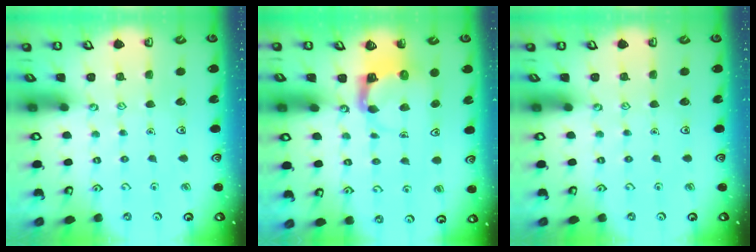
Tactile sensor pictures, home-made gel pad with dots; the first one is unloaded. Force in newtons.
{"total": 4.6, "press": 4.6, "slide": 0.1}
{"total": 0.0}